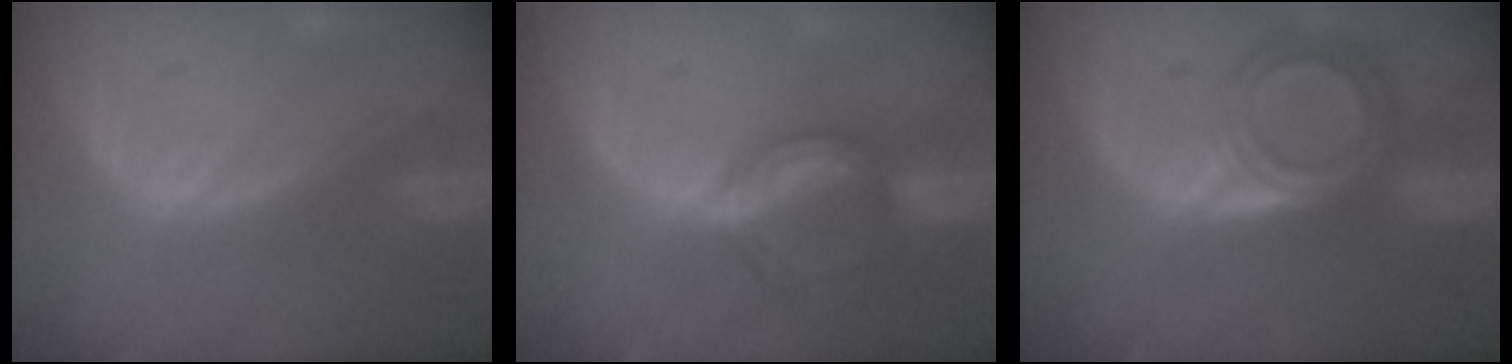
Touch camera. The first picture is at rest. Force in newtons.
{"total": 5.2, "press": 5.0, "slide": 1.5}
{"total": 6.4, "press": 5.7, "slide": 3.0}